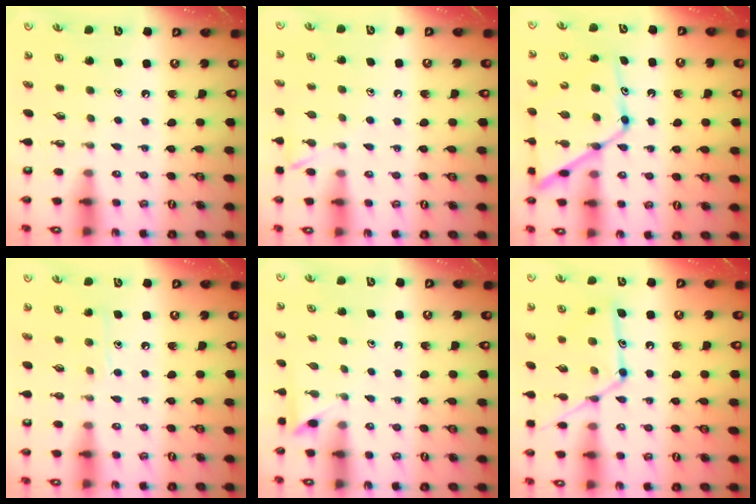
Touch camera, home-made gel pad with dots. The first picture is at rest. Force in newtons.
{"total": 6.5, "press": 6.4, "slide": 0.7}
{"total": 15.5, "press": 15.4, "slide": 1.4}
{"total": 6.6, "press": 6.5, "slide": 0.7}
{"total": 2.3, "press": 2.3, "slide": 0.2}
{"total": 15.2, "press": 15.2, "slide": 1.1}